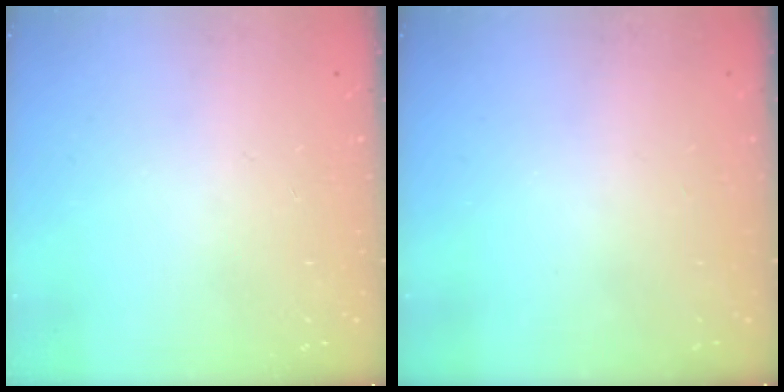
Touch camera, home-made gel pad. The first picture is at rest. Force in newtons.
{"total": 0.0}